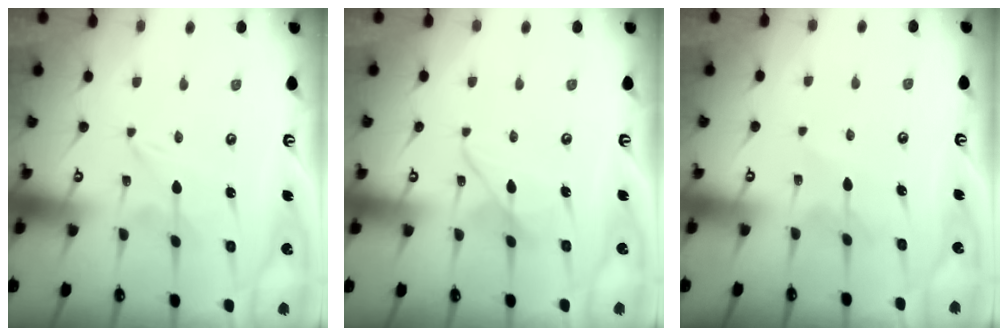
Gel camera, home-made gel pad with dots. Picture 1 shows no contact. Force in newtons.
{"total": 6.4, "press": 6.4, "slide": 0.5}
{"total": 5.8, "press": 5.8, "slide": 0.7}